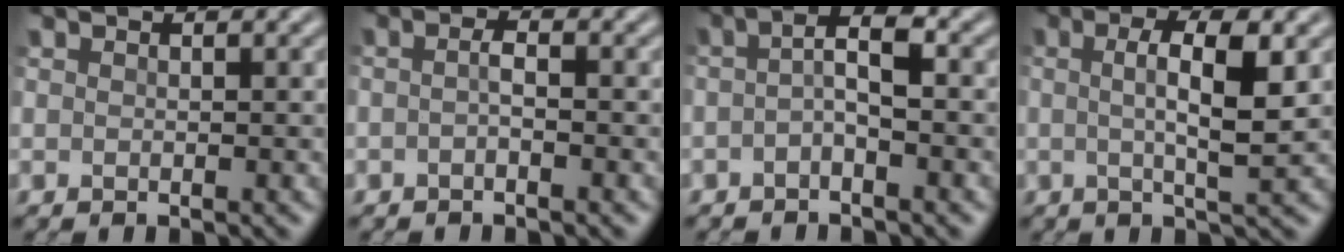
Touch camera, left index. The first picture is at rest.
{"total": 1.2, "force": [-0.7, 0.2, 0.9], "torque": [-0.021, 0.001, -0.016]}
{"total": 2.7, "force": [-0.7, 0.6, 2.5], "torque": [-0.049, 0.010, -0.021]}
{"total": 5.1, "force": [0.3, 1.1, 4.9], "torque": [-0.081, 0.002, 0.003]}